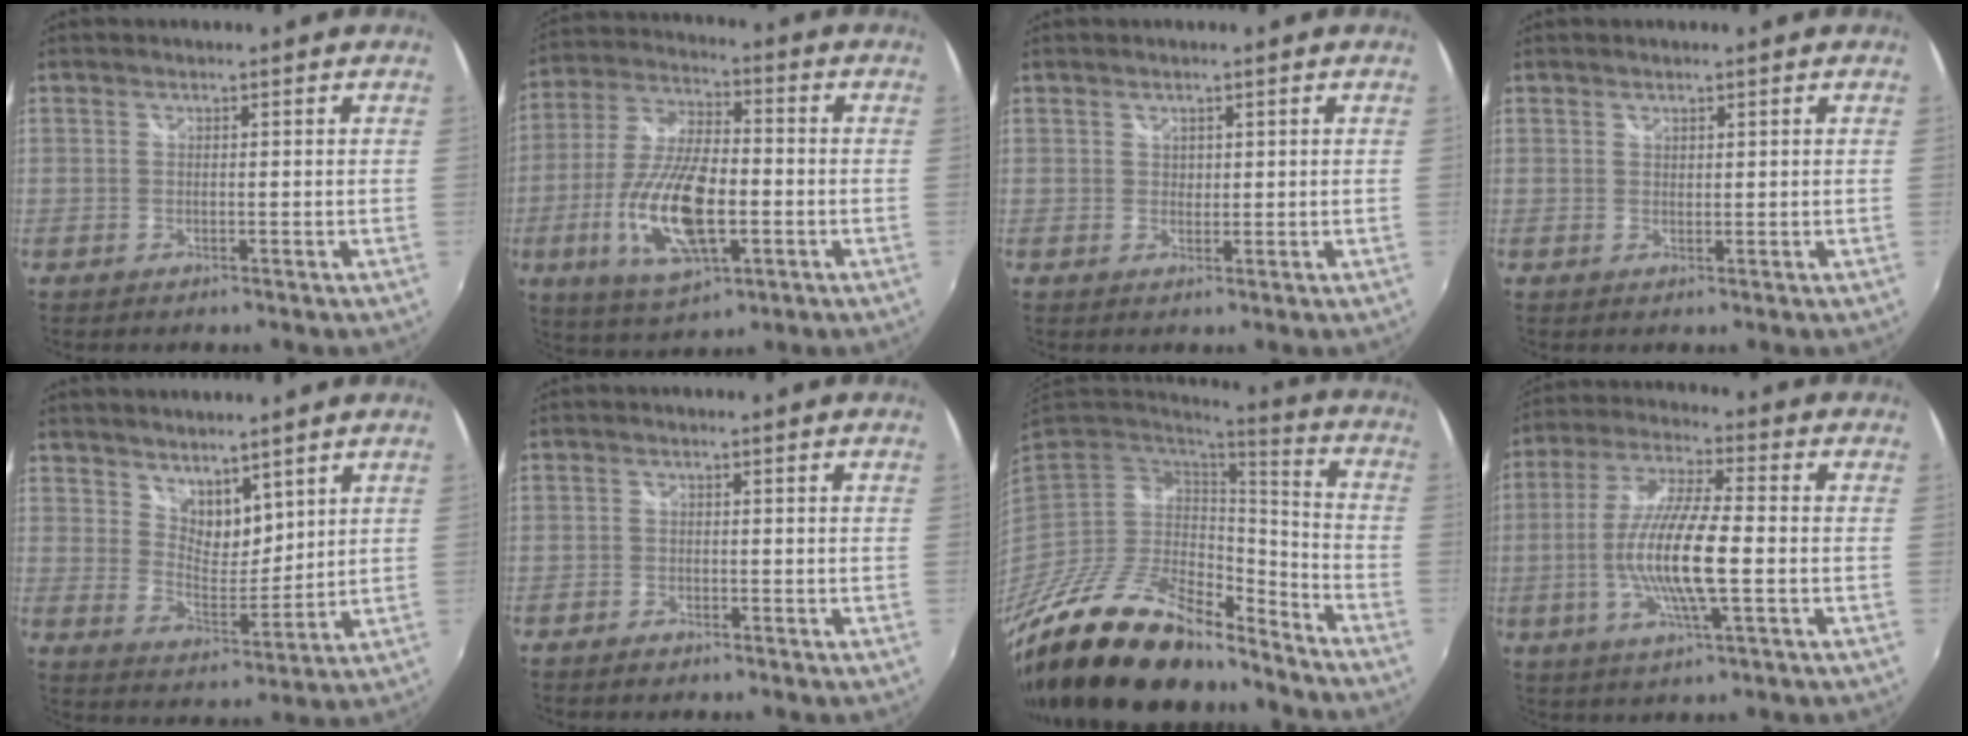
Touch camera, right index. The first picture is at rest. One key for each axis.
{"total": 16.9, "fx": -4.5, "fy": 6.9, "fz": 14.8, "tx": -0.308, "ty": -0.014, "tz": -0.078}
{"total": 1.1, "fx": 0.7, "fy": 0.8, "fz": 0.2, "tx": 0.002, "ty": 0.003, "tz": 0.011}
{"total": 0.7, "fx": 0.6, "fy": 0.3, "fz": 0.1, "tx": 0.000, "ty": 0.001, "tz": 0.012}
{"total": 7.1, "fx": 5.5, "fy": 3.4, "fz": 2.8, "tx": -0.034, "ty": -0.002, "tz": 0.103}
{"total": 1.7, "fx": -1.4, "fy": 0.9, "fz": 0.2, "tx": -0.011, "ty": 0.000, "tz": -0.028}
{"total": 24.9, "fx": -18.7, "fy": 8.8, "fz": 13.9, "tx": -0.263, "ty": -0.023, "tz": -0.316}
{"total": 13.4, "fx": -2.3, "fy": 2.2, "fz": 13.0, "tx": -0.257, "ty": -0.006, "tz": -0.045}